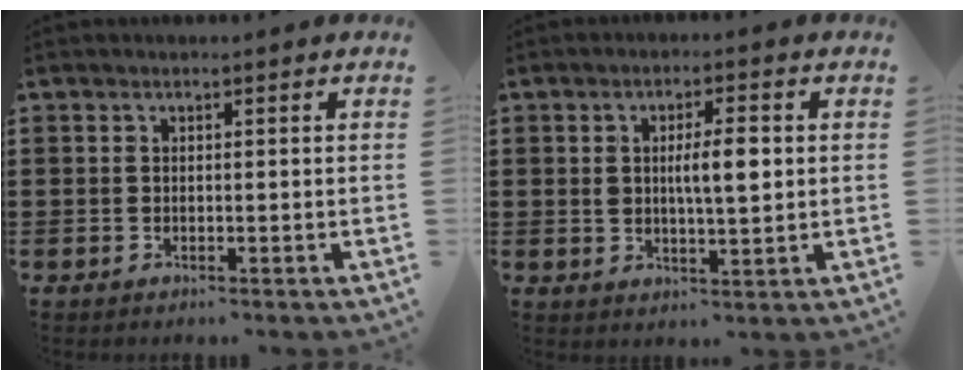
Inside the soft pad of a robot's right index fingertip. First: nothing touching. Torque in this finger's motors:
{"motor_torque": [0.30, -0.14, 0.24, 0.09]}